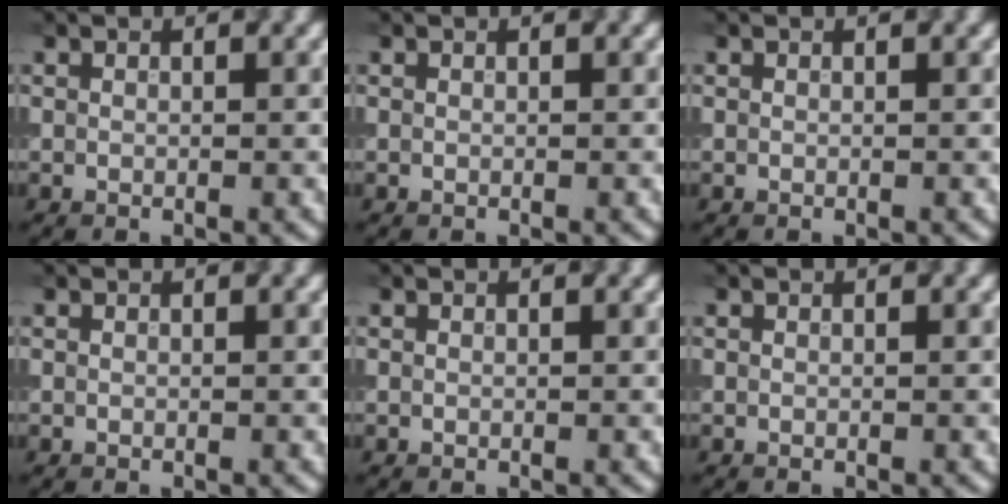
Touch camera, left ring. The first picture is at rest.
{"total": 0.0}
{"total": 0.0}
{"total": 0.0}
{"total": 0.0}
{"total": 0.0}